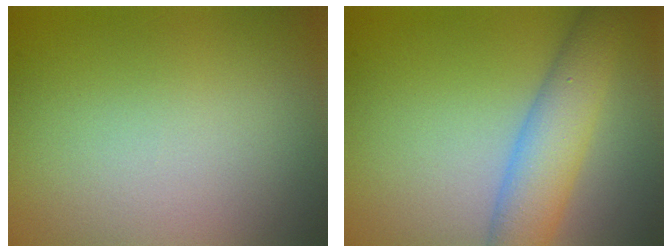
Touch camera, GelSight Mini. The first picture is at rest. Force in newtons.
{"total": 5.5, "press": 5.5, "slide": 0.3}